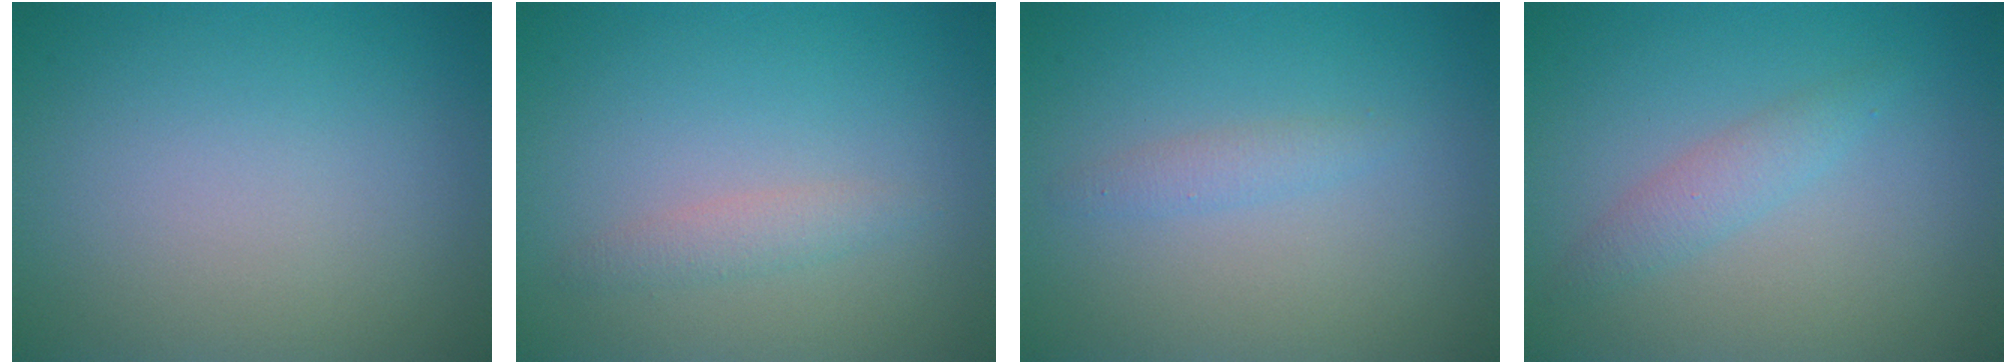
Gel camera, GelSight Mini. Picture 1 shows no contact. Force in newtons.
{"total": 1.4, "press": 1.4, "slide": 0.0}
{"total": 1.1, "press": 1.1, "slide": 0.1}
{"total": 1.8, "press": 1.8, "slide": 0.1}